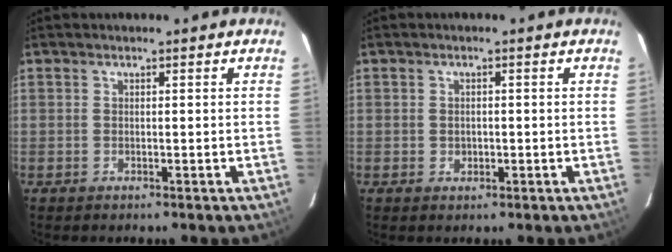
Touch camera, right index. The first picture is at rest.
{"total": 1.5, "force": [-0.2, 1.4, 0.5], "torque": [-0.006, 0.001, -0.001]}